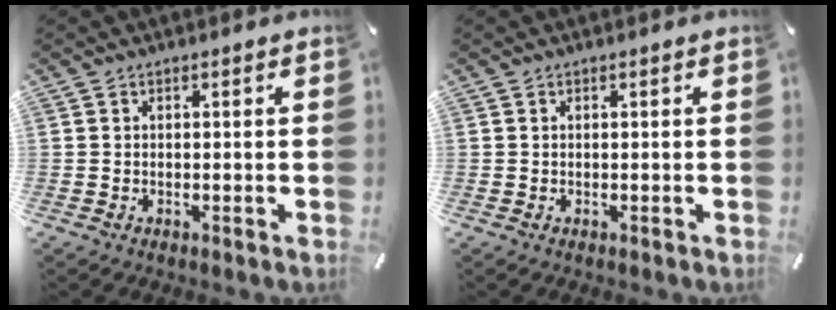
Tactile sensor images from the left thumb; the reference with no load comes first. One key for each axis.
{"total": 0.0}